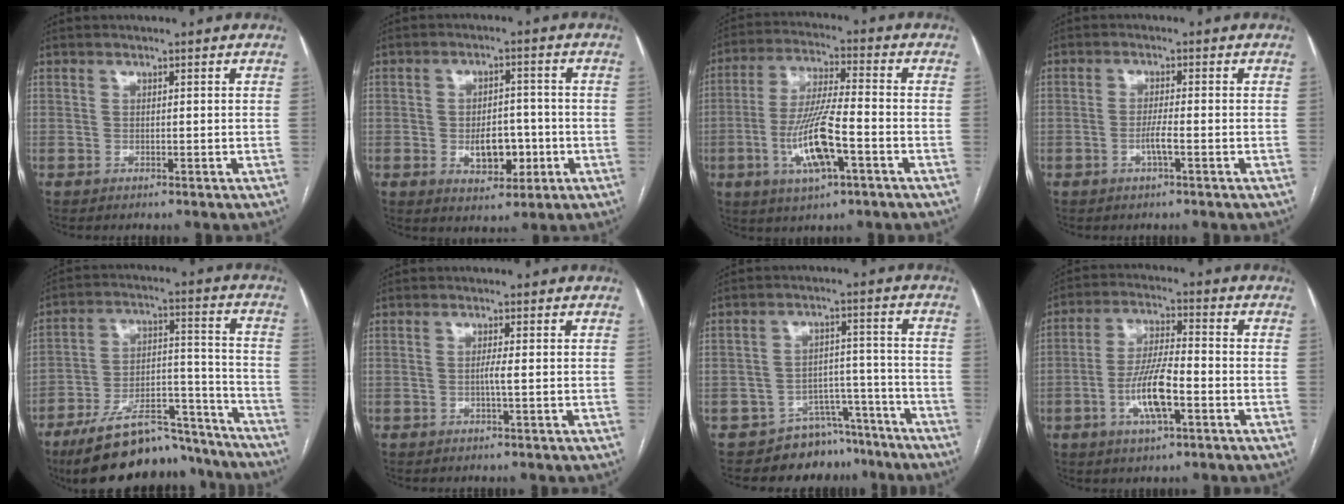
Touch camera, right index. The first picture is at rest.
{"total": 6.7, "force": [-1.7, 3.9, 5.2], "torque": [-0.079, 0.007, -0.019]}
{"total": 11.9, "force": [-4.0, 2.1, 11.1], "torque": [-0.224, -0.005, -0.070]}
{"total": 2.6, "force": [-1.0, -0.1, 2.4], "torque": [-0.047, -0.001, -0.022]}
{"total": 21.6, "force": [-18.5, 6.5, 9.1], "torque": [-0.123, 0.036, -0.285]}
{"total": 1.3, "force": [-0.2, -0.3, 1.3], "torque": [-0.024, 0.000, -0.006]}
{"total": 8.5, "force": [-7.1, 4.7, 0.3], "torque": [0.023, 0.063, -0.101]}
{"total": 9.4, "force": [-3.3, 2.1, 8.6], "torque": [-0.171, 0.003, -0.060]}